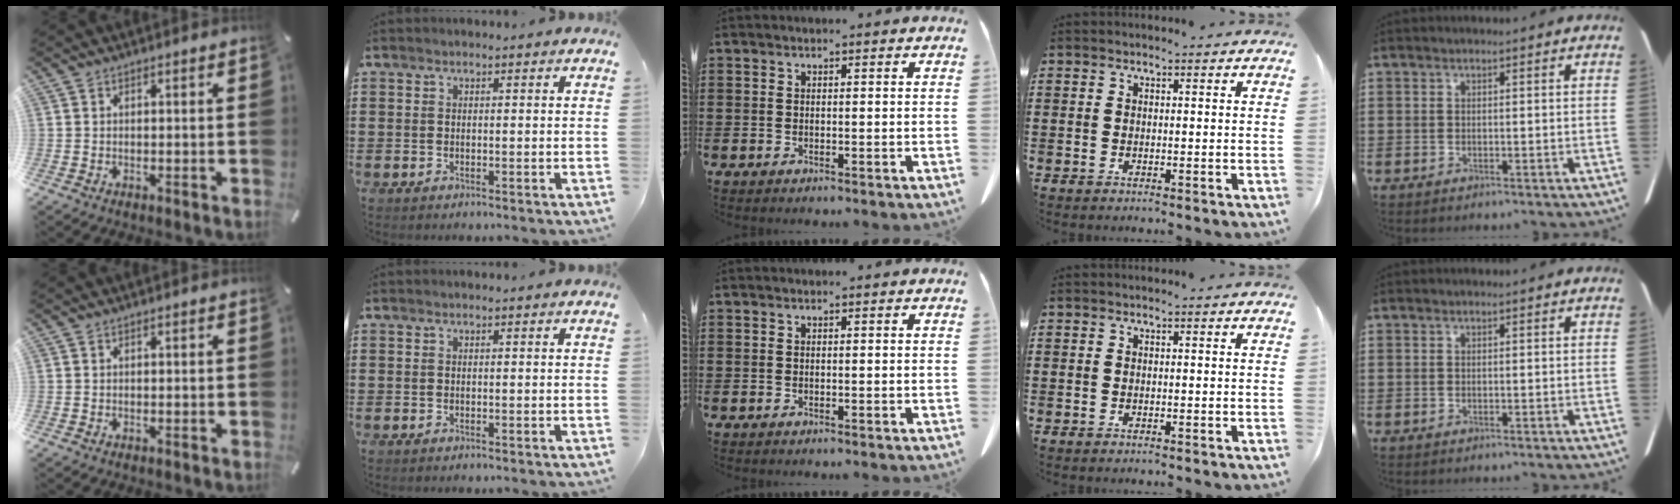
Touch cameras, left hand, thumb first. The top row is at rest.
{}